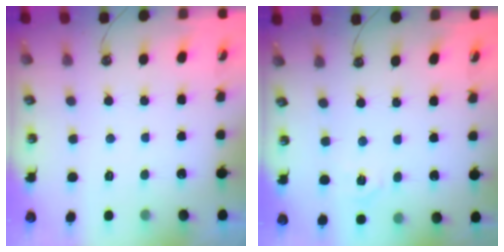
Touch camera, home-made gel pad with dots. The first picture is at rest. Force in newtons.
{"total": 2.9, "press": 2.9, "slide": 0.4}